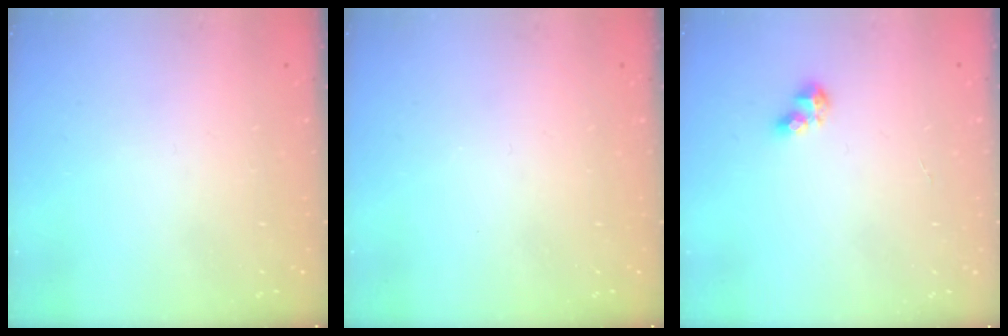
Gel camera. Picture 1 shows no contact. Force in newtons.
{"total": 0.0}
{"total": 3.5, "press": 3.5, "slide": 0.3}